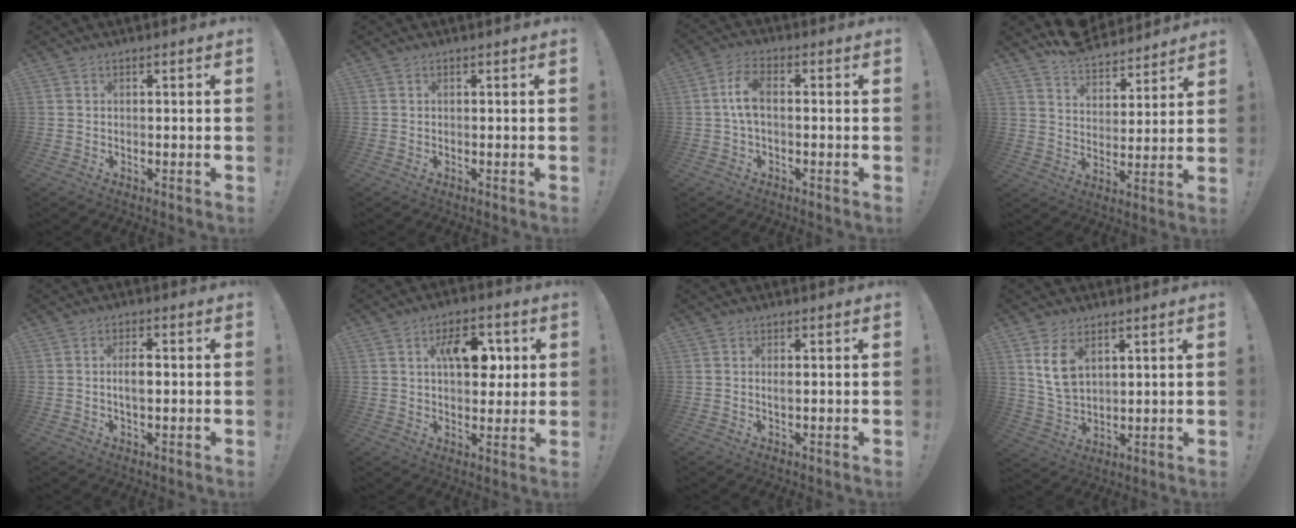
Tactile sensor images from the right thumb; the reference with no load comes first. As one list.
[{"total": 0.0}, {"total": 6.7, "force": [0.3, 3.1, 5.9], "torque": [-0.118, -0.001, 0.004]}, {"total": 9.5, "force": [8.5, 4.0, 1.4], "torque": [-0.036, -0.073, 0.163]}, {"total": 4.0, "force": [-0.1, 1.8, 3.6], "torque": [-0.059, 0.001, -0.009]}, {"total": 12.3, "force": [3.9, 7.1, 9.2], "torque": [-0.120, 0.003, 0.065]}, {"total": 0.9, "force": [0.2, 0.1, 0.9], "torque": [-0.010, -0.003, 0.002]}, {"total": 8.6, "force": [4.5, 5.1, 5.2], "torque": [-0.087, -0.020, 0.086]}]